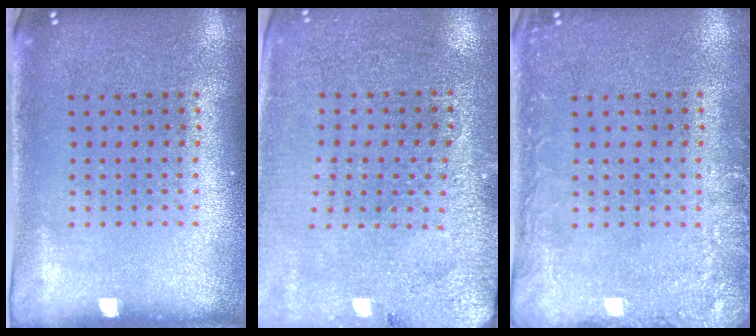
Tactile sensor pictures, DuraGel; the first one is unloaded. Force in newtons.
{"total": 2.8, "press": 2.8, "slide": 0.2}
{"total": 2.4, "press": 2.4, "slide": 0.4}